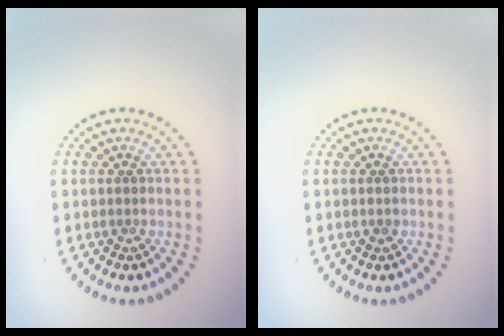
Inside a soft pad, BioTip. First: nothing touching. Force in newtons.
{"total": 0.6, "press": 0.6, "slide": 0.2}